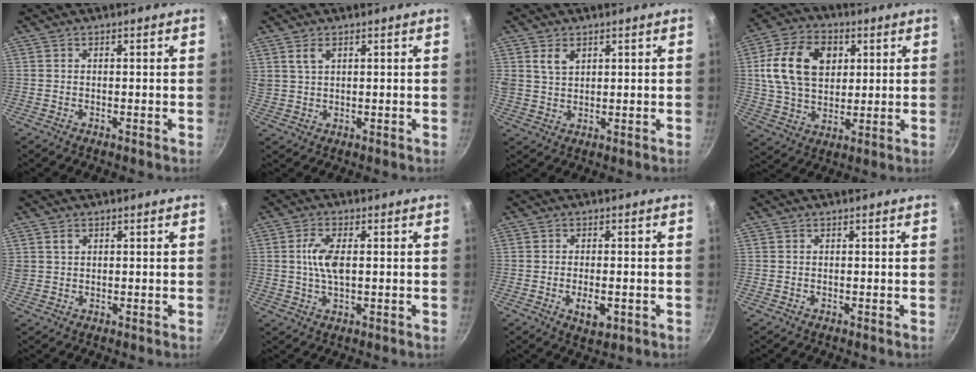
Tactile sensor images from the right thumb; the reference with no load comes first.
{"total": 3.3, "force": [1.7, 1.8, 2.1], "torque": [-0.035, -0.004, 0.037]}
{"total": 4.5, "force": [2.1, 3.0, 2.6], "torque": [-0.039, -0.007, 0.044]}
{"total": 16.6, "force": [4.0, 11.8, 11.0], "torque": [-0.181, 0.002, 0.066]}
{"total": 1.9, "force": [0.9, 1.4, 0.9], "torque": [-0.012, 0.002, 0.020]}
{"total": 6.0, "force": [0.6, 2.7, 5.3], "torque": [-0.106, 0.003, 0.010]}
{"total": 3.7, "force": [-1.1, 1.8, 3.0], "torque": [-0.048, 0.002, -0.015]}
{"total": 0.0}